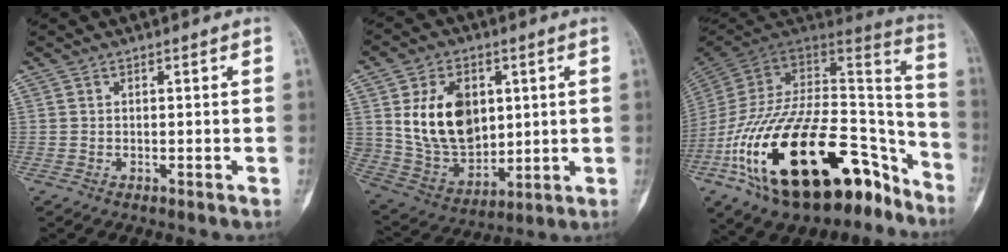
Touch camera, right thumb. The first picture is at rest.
{"total": 17.1, "force": [4.0, 11.9, 11.6], "torque": [-0.165, -0.019, 0.092]}
{"total": 36.0, "force": [-19.2, 17.1, 25.2], "torque": [-0.392, 0.074, -0.307]}